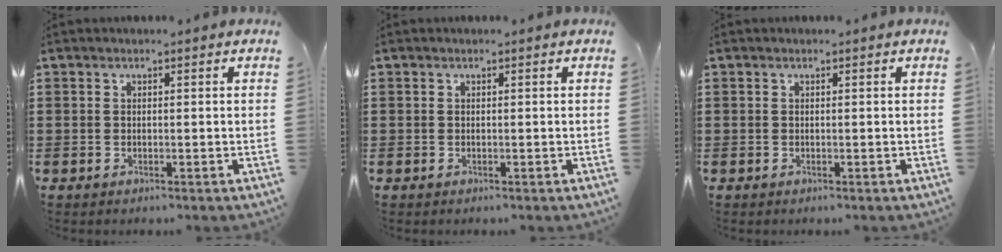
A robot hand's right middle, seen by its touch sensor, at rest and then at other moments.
{"total": 0.0}
{"total": 0.0}